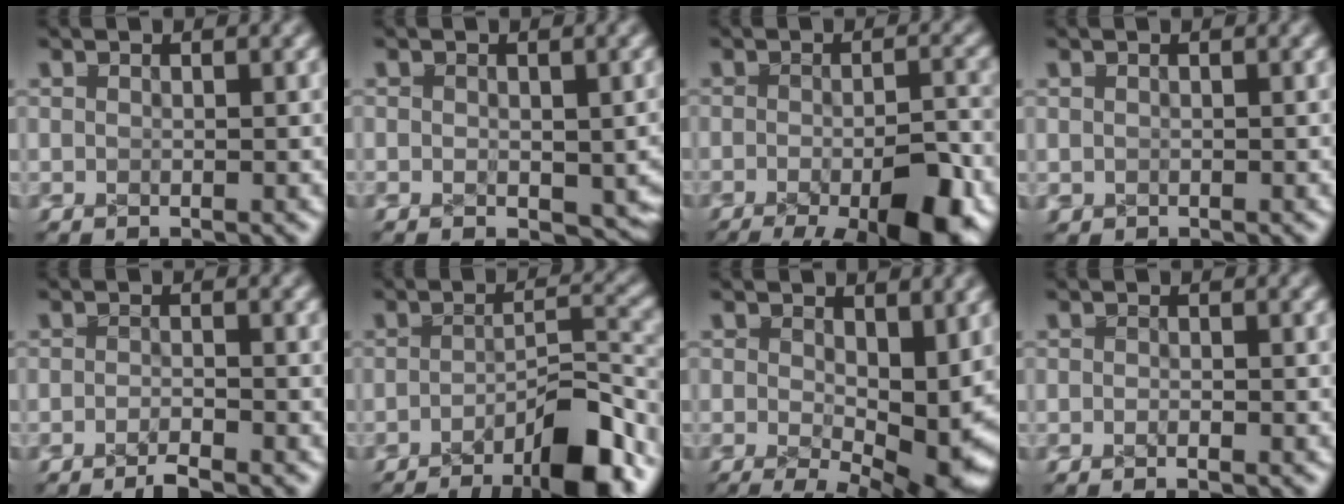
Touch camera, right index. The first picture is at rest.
{"total": 1.7, "force": [-1.0, 1.0, 1.0], "torque": [-0.014, -0.012, -0.011]}
{"total": 10.3, "force": [-5.9, 5.1, 6.7], "torque": [-0.090, -0.038, -0.078]}
{"total": 0.6, "force": [0.0, 0.6, 0.1], "torque": [-0.004, -0.002, 0.000]}
{"total": 2.4, "force": [-2.0, 1.2, 0.8], "torque": [-0.001, -0.002, -0.040]}
{"total": 9.0, "force": [-7.4, 3.0, 4.1], "torque": [-0.024, -0.002, -0.120]}
{"total": 7.8, "force": [-2.0, 3.8, 6.5], "torque": [-0.088, -0.053, -0.005]}
{"total": 0.9, "force": [-0.8, 0.4, 0.3], "torque": [-0.001, -0.001, -0.017]}